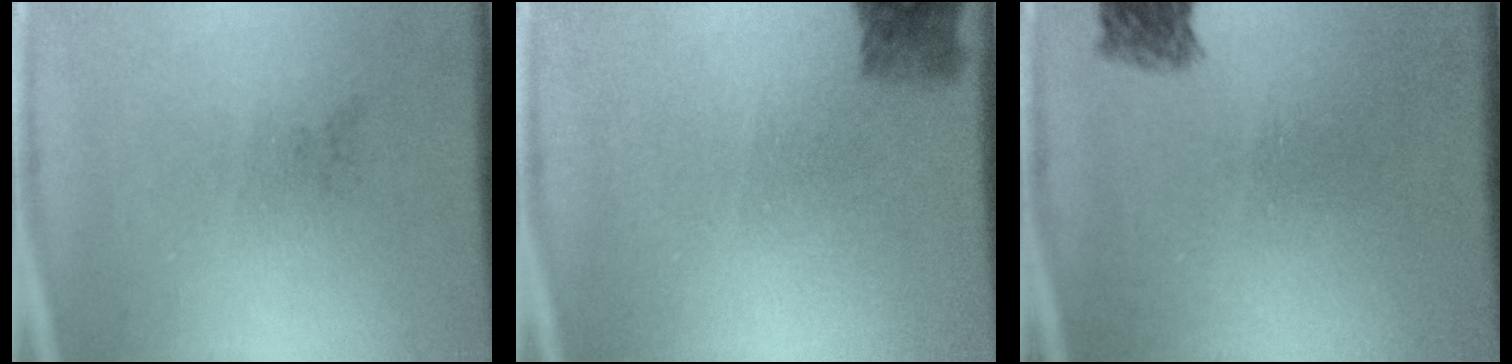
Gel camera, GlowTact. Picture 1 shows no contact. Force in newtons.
{"total": 2.7}
{"total": 2.6}